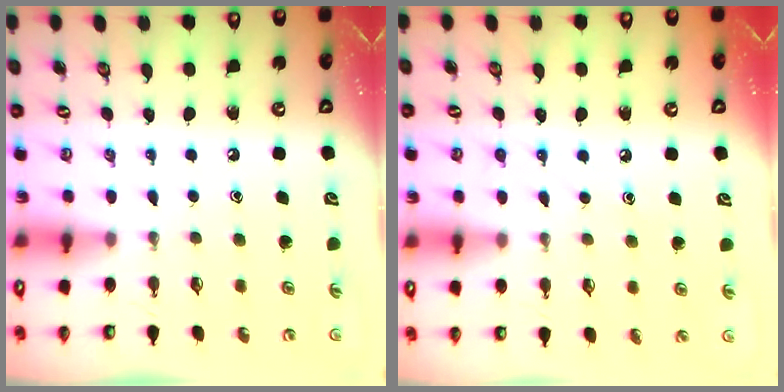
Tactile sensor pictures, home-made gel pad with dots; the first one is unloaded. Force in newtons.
{"total": 5.3, "press": 5.3, "slide": 0.2}